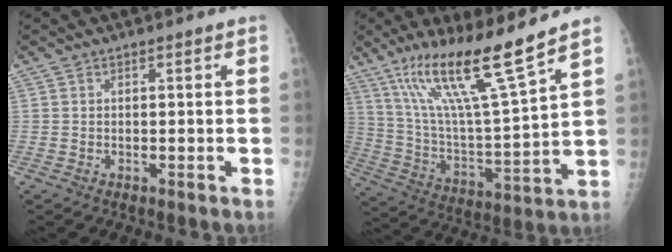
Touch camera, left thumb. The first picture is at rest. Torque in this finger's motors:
{"motor_torque": [1.15, -0.23, 1.56, -1.20, 0.44]}